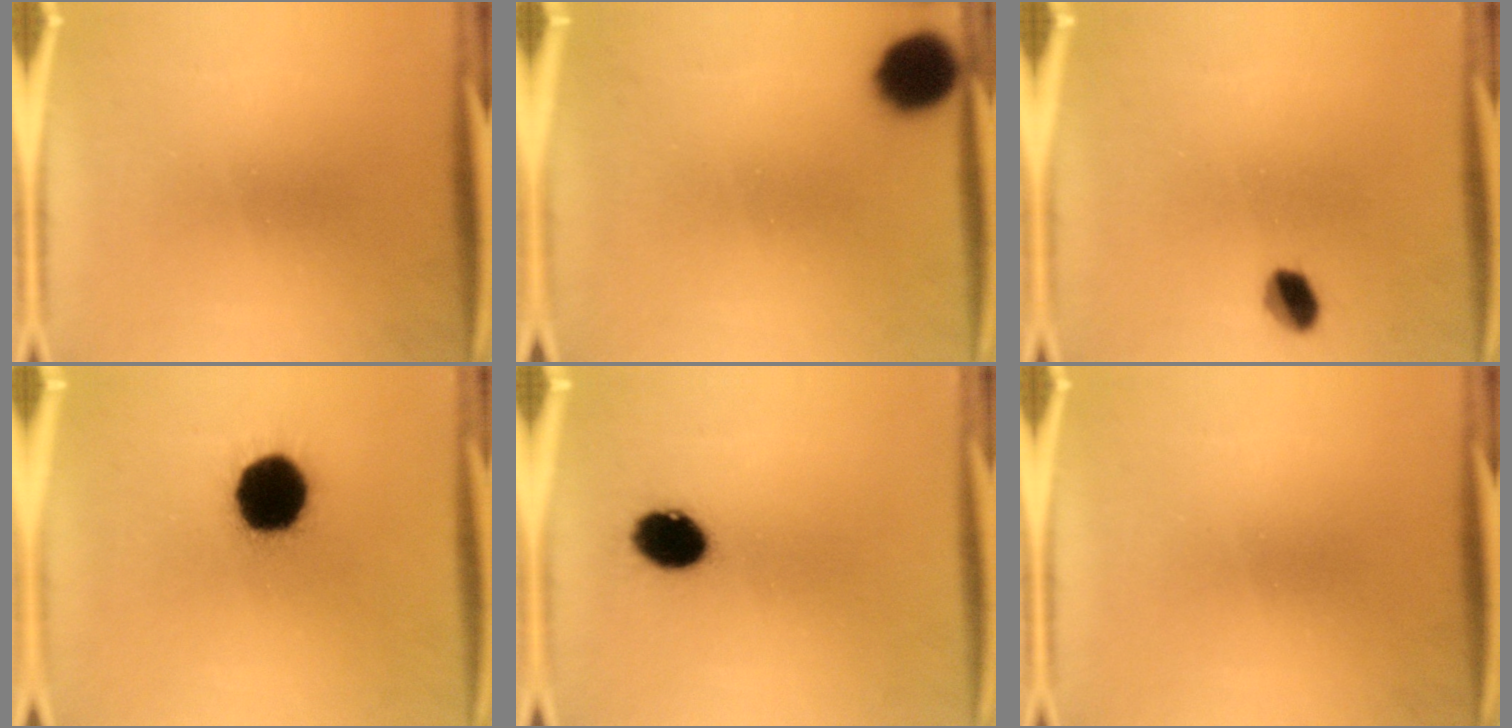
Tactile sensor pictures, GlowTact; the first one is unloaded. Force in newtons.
{"total": 6.1}
{"total": 4.6}
{"total": 18.4}
{"total": 8.6}
{"total": 0.0}